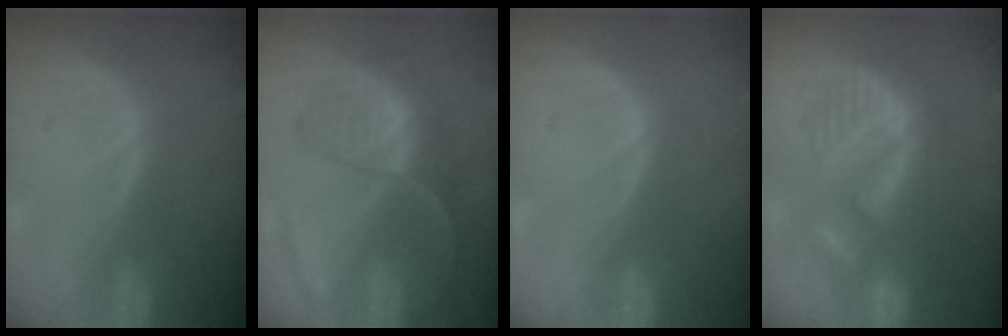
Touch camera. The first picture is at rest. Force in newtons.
{"total": 9.0, "press": 7.5, "slide": 5.0}
{"total": 0.0}
{"total": 8.6, "press": 8.5, "slide": 1.4}